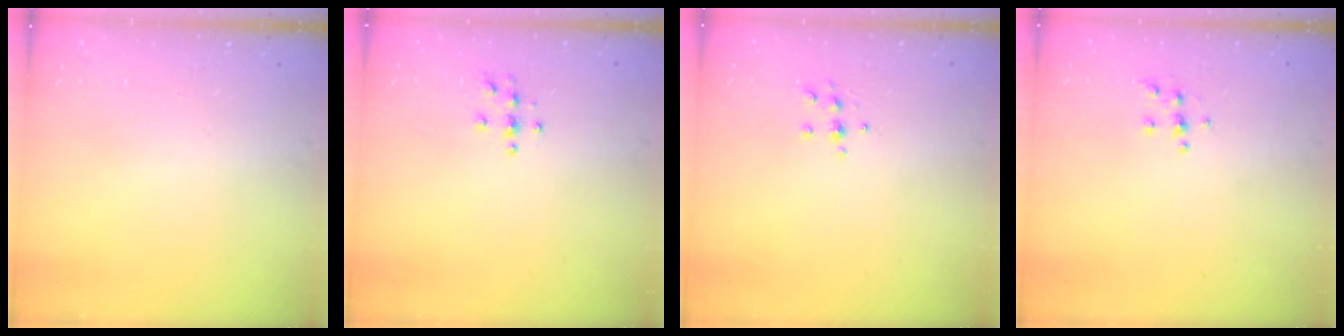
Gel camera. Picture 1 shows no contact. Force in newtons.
{"total": 3.9, "press": 3.9, "slide": 0.4}
{"total": 7.2, "press": 7.1, "slide": 0.7}
{"total": 5.8, "press": 5.7, "slide": 0.5}